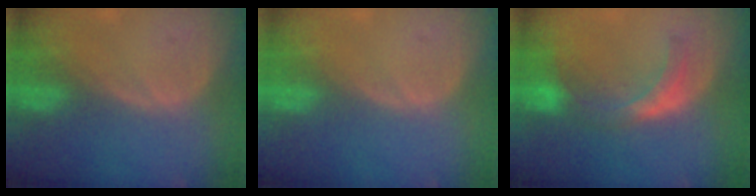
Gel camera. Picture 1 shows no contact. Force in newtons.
{"total": 0.0}
{"total": 5.9, "press": 5.9, "slide": 0.6}